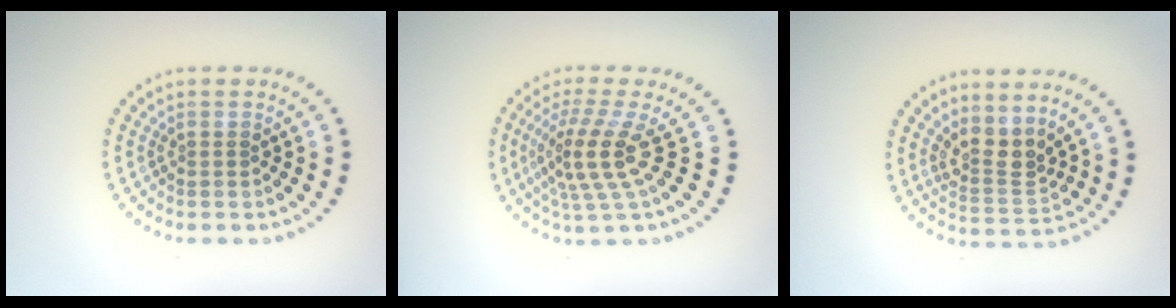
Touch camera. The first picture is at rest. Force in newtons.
{"total": 4.3, "press": 3.0, "slide": 3.1}
{"total": 3.0, "press": 2.3, "slide": 1.8}